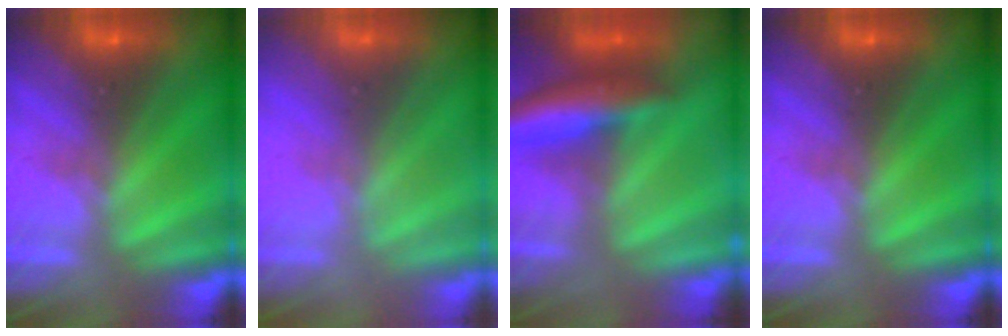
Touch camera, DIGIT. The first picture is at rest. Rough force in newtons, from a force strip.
{"total": 2.6}
{"total": 6.9}
{"total": 0.0}